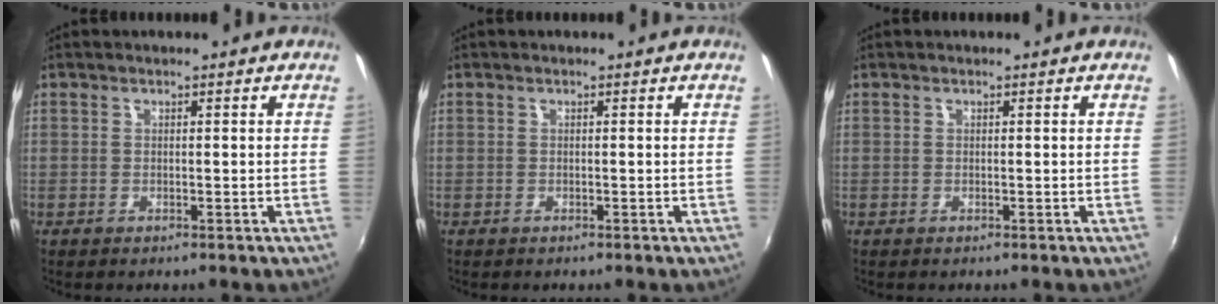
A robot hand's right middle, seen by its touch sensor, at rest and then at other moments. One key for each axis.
{"total": 0.0}
{"total": 0.0}